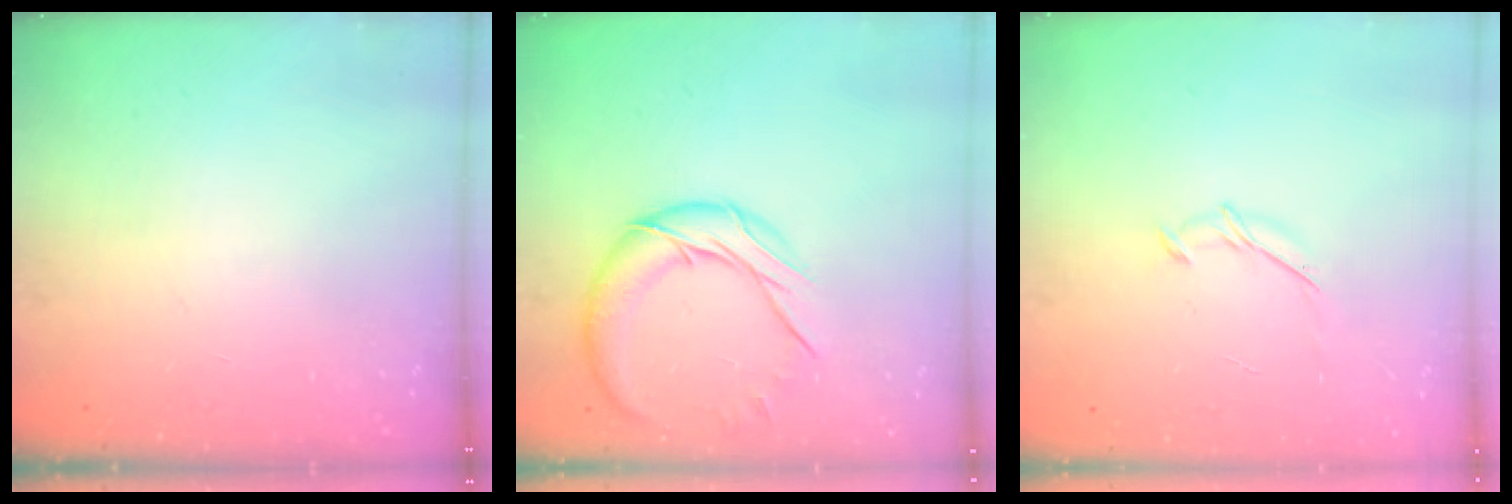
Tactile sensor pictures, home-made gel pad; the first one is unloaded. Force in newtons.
{"total": 13.3, "press": 13.2, "slide": 1.0}
{"total": 5.4, "press": 5.4, "slide": 1.0}